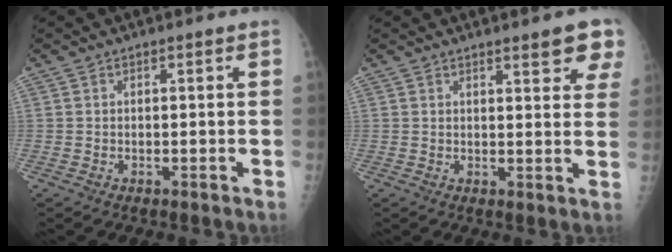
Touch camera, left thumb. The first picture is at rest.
{"total": 6.7, "force": [4.2, 1.7, 4.9], "torque": [-0.038, -0.016, 0.047]}